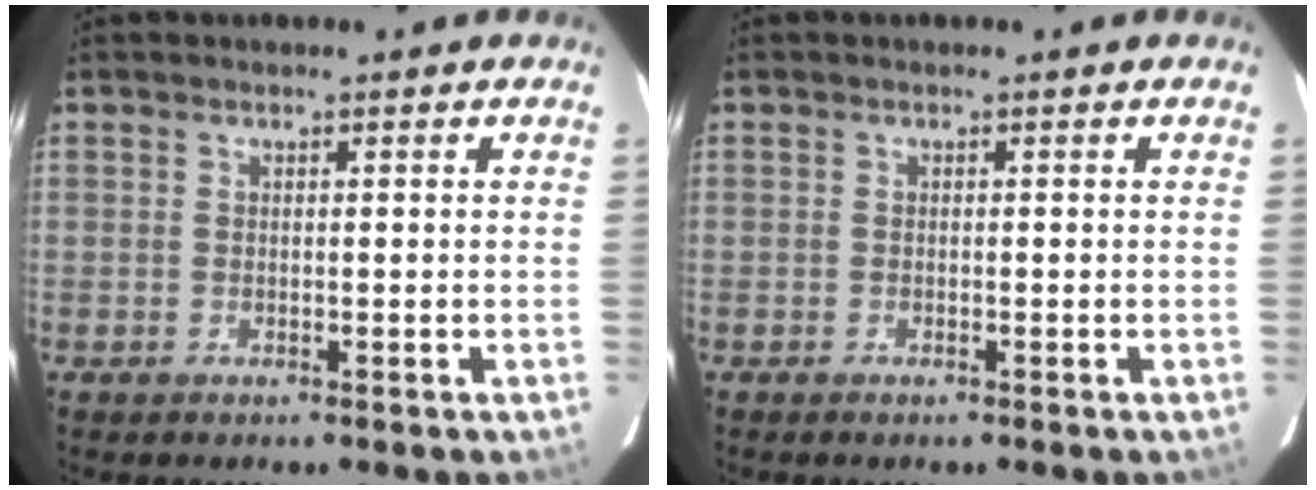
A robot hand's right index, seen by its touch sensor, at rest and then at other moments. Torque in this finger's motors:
{"motor_torque": [-0.09, -0.11, 0.06, 0.01]}